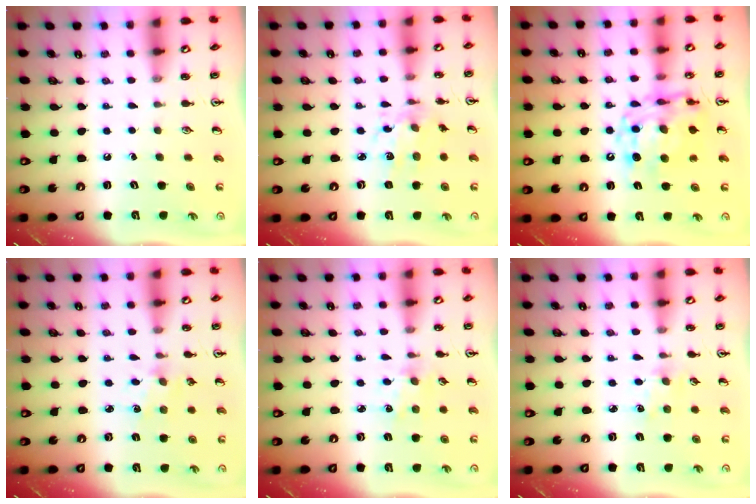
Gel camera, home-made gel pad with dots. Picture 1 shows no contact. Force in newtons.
{"total": 6.6, "press": 6.4, "slide": 1.6}
{"total": 13.6, "press": 13.5, "slide": 1.4}
{"total": 2.5, "press": 2.4, "slide": 0.4}
{"total": 1.2, "press": 1.2, "slide": 0.2}
{"total": 2.0, "press": 2.0, "slide": 0.4}